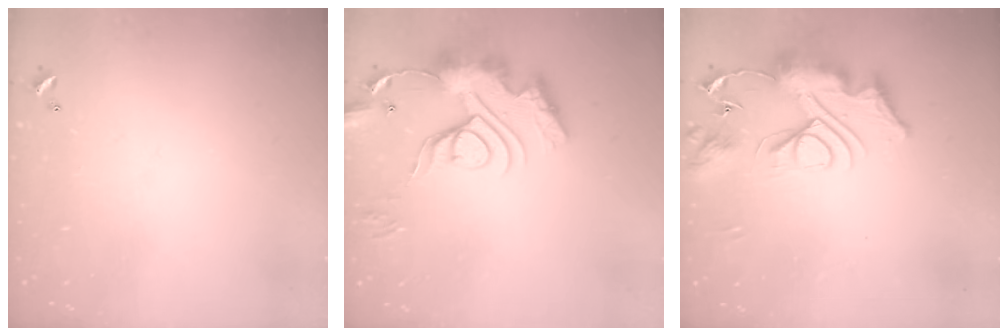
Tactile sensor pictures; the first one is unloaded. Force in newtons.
{"total": 18.4, "press": 18.3, "slide": 1.8}
{"total": 17.1, "press": 17.1, "slide": 1.7}